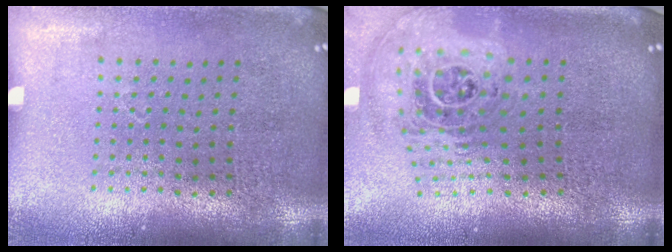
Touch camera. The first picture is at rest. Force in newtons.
{"total": 2.0, "press": 1.5, "slide": 1.4}